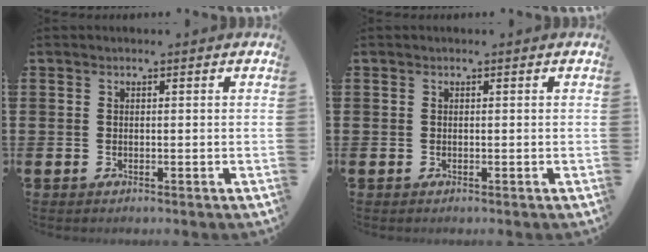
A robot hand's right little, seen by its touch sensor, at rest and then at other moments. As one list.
[{"total": 0.0}]